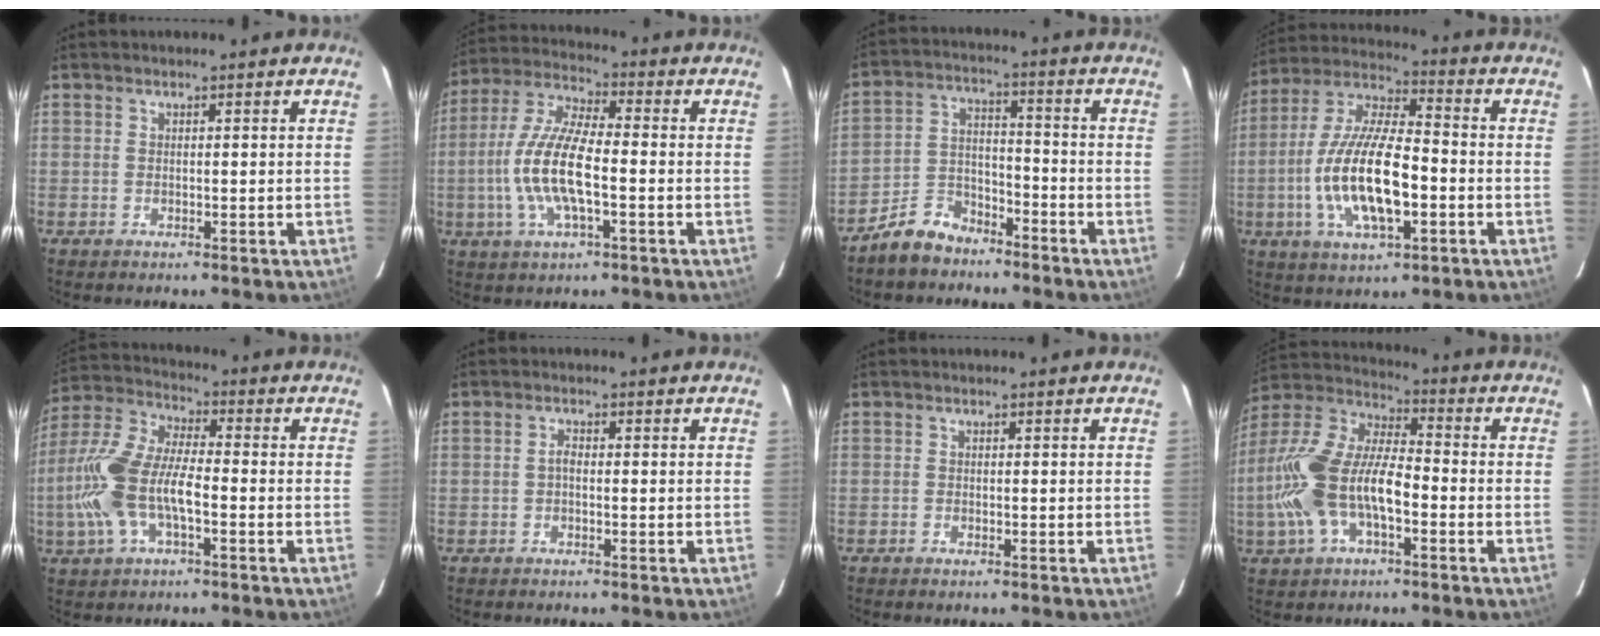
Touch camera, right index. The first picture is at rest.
{"total": 13.2, "force": [-2.6, 4.1, 12.3], "torque": [-0.257, 0.000, -0.055]}
{"total": 8.4, "force": [-6.5, 4.5, 2.8], "torque": [-0.072, 0.026, -0.113]}
{"total": 17.4, "force": [-4.0, 6.1, 15.8], "torque": [-0.320, -0.006, -0.074]}
{"total": 14.8, "force": [-3.6, 6.3, 12.9], "torque": [-0.282, 0.005, -0.072]}
{"total": 1.2, "force": [-0.4, 0.6, 0.9], "torque": [-0.017, 0.006, -0.008]}
{"total": 0.6, "force": [-0.5, 0.3, 0.2], "torque": [-0.006, -0.001, -0.011]}
{"total": 17.9, "force": [-4.6, 8.1, 15.2], "torque": [-0.325, 0.003, -0.090]}